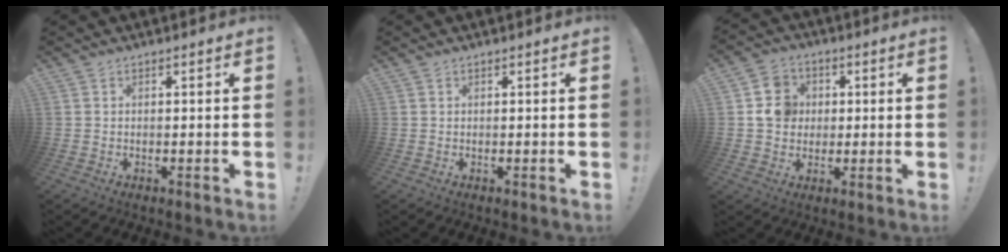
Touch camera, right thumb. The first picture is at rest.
{"total": 0.0}
{"total": 9.4, "force": [1.5, 8.6, 3.5], "torque": [-0.050, 0.003, 0.035]}